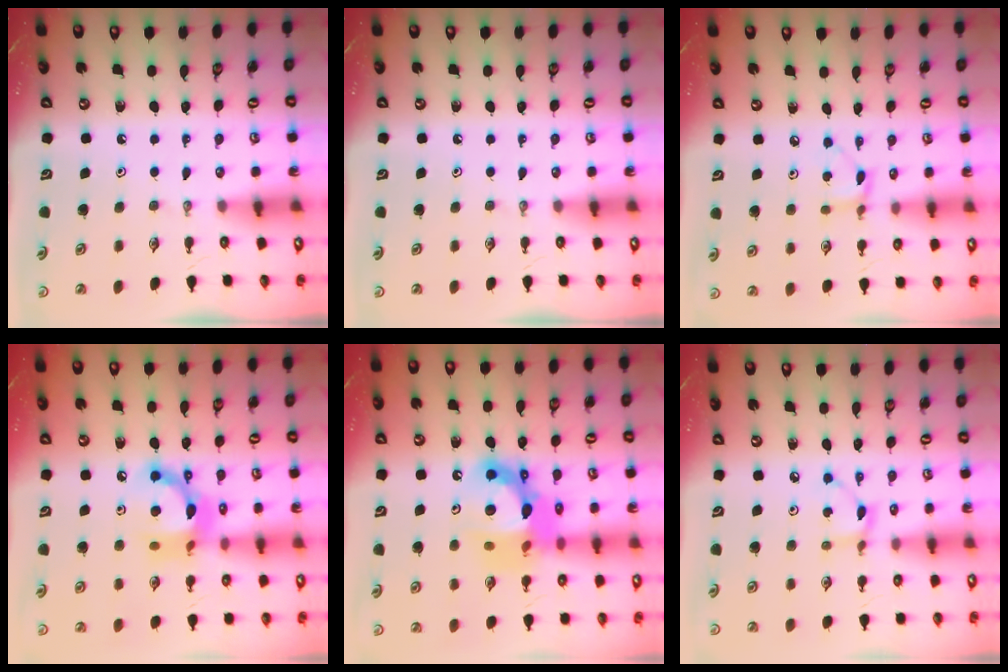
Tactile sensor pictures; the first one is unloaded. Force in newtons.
{"total": 0.0}
{"total": 3.7, "press": 3.7, "slide": 0.1}
{"total": 12.7, "press": 12.7, "slide": 0.6}
{"total": 16.4, "press": 16.3, "slide": 1.6}
{"total": 3.1, "press": 3.1, "slide": 0.2}